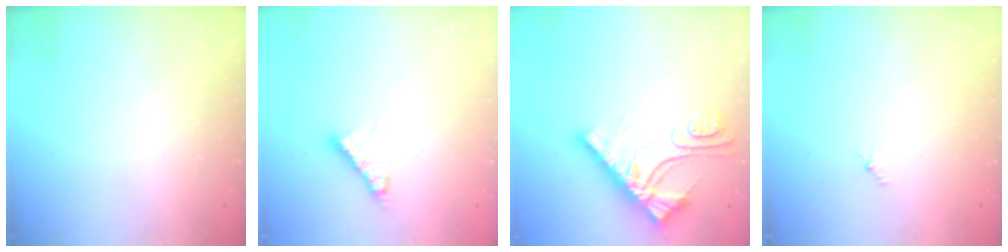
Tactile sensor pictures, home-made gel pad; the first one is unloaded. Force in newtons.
{"total": 6.6, "press": 6.6, "slide": 0.4}
{"total": 11.8, "press": 11.8, "slide": 1.2}
{"total": 1.2, "press": 1.1, "slide": 0.6}